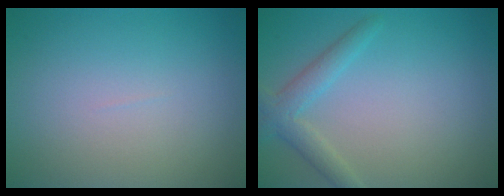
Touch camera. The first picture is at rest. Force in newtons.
{"total": 2.6, "press": 2.6, "slide": 0.1}